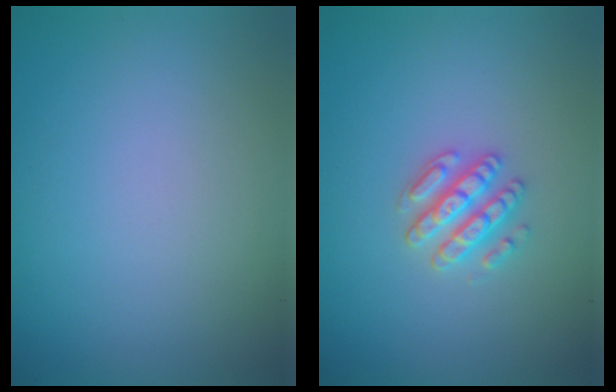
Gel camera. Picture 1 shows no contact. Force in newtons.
{"total": 2.8, "press": 2.7, "slide": 0.6}